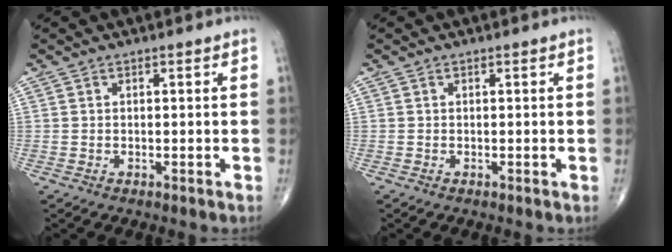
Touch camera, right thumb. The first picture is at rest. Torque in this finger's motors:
{"motor_torque": [0.14, -0.01, -0.14, -0.03, 0.01]}